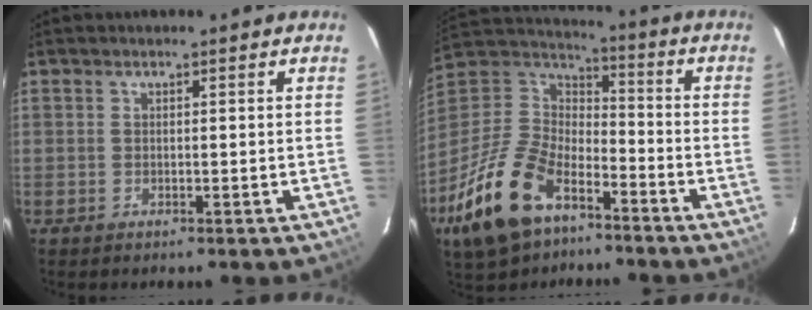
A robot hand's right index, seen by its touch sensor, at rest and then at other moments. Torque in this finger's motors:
{"motor_torque": [0.73, -0.71, 0.88, 0.21]}